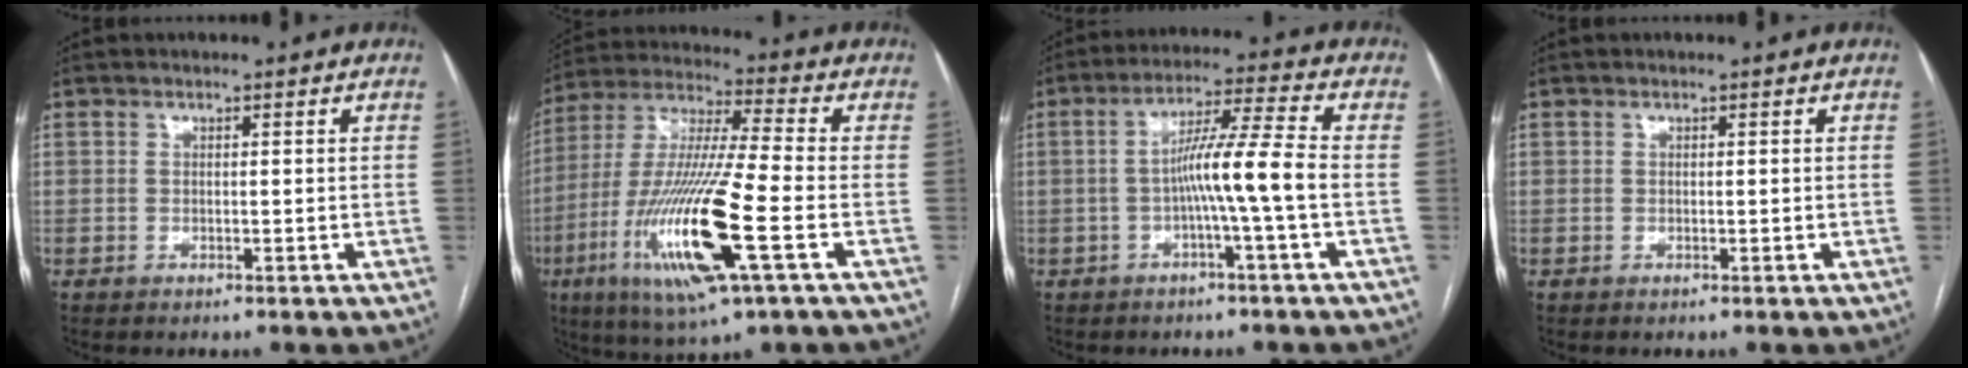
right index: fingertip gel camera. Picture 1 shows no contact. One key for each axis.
{"total": 19.8, "fx": -6.5, "fy": 1.3, "fz": 18.7, "tx": -0.401, "ty": -0.029, "tz": -0.121}
{"total": 8.4, "fx": -1.7, "fy": -1.3, "fz": 8.1, "tx": -0.142, "ty": 0.015, "tz": -0.030}
{"total": 0.0}